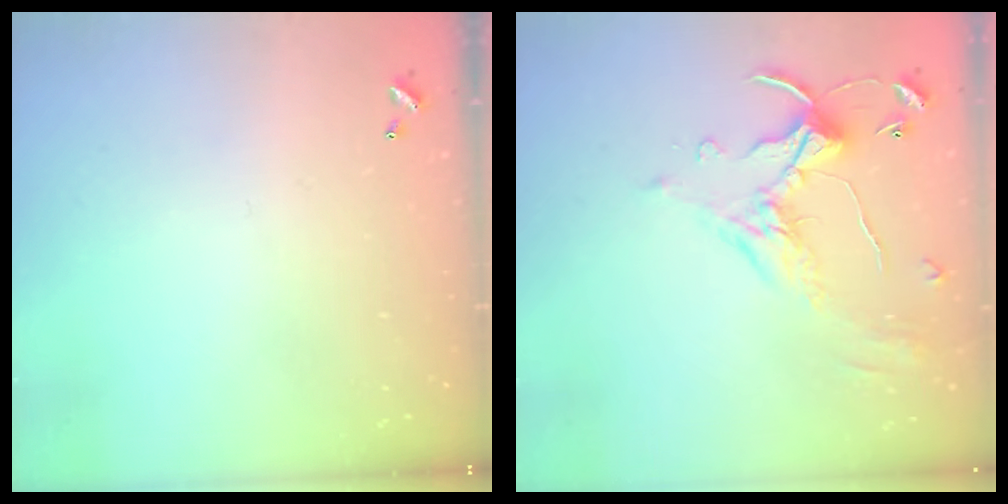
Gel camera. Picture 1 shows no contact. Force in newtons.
{"total": 1.1, "press": 0.5, "slide": 1.0}